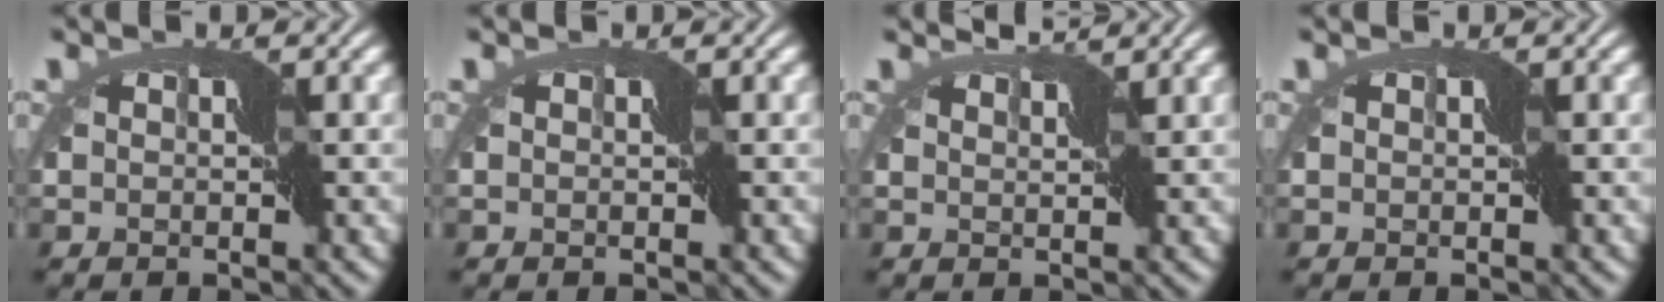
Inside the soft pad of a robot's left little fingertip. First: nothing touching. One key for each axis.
{"total": 0.0}
{"total": 1.7, "fx": 1.7, "fy": 0.0, "fz": 0.1, "tx": -0.010, "ty": 0.004, "tz": 0.029}
{"total": 0.0}